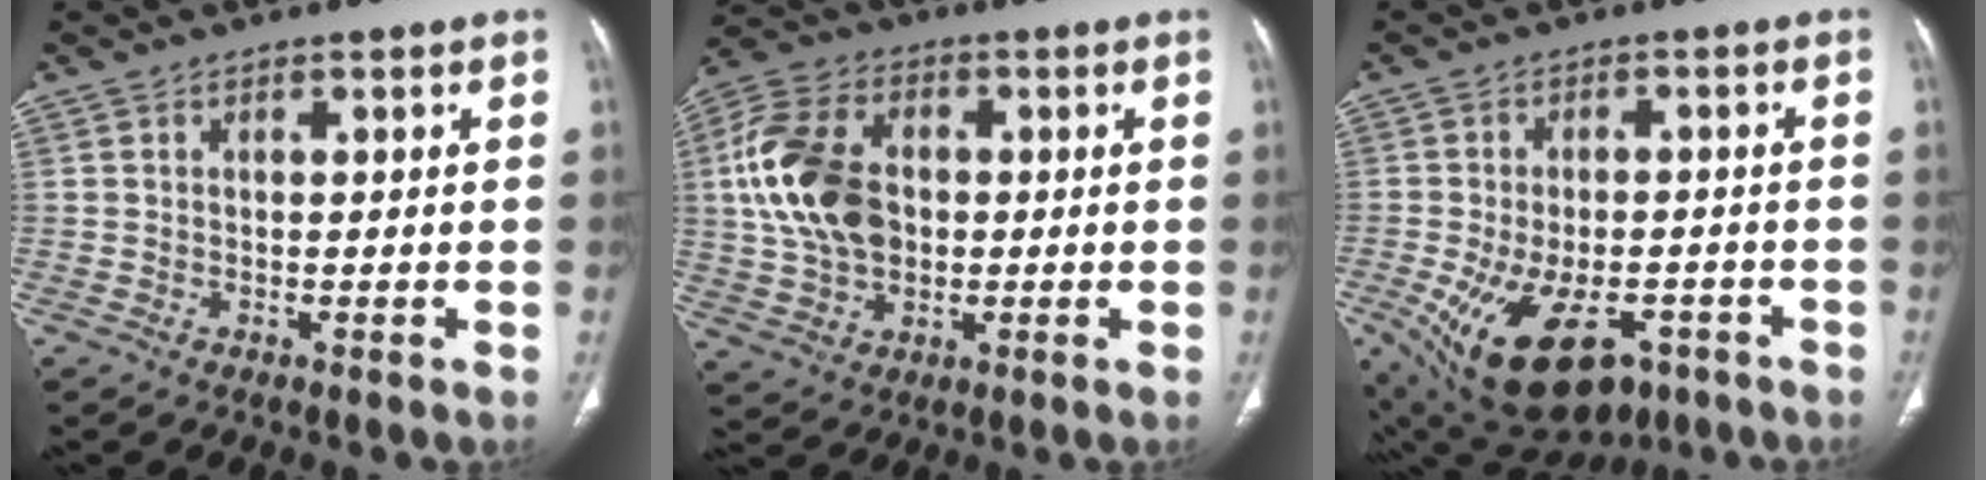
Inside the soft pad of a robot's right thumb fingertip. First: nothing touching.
{"total": 16.0, "force": [1.0, 11.0, 11.6], "torque": [-0.218, 0.015, 0.019]}
{"total": 18.4, "force": [-8.5, 10.2, 12.8], "torque": [-0.239, 0.005, -0.116]}